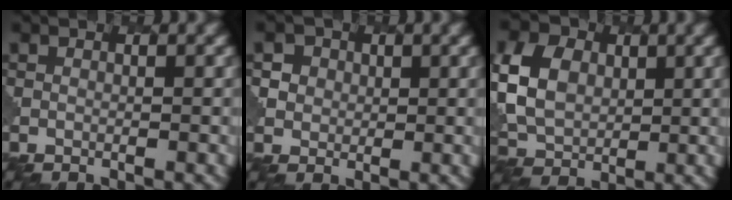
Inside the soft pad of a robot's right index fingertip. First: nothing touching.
{"total": 3.7, "force": [2.0, 3.0, 1.0], "torque": [-0.021, 0.009, 0.027]}
{"total": 8.0, "force": [1.4, 6.1, 4.9], "torque": [-0.128, 0.015, 0.020]}